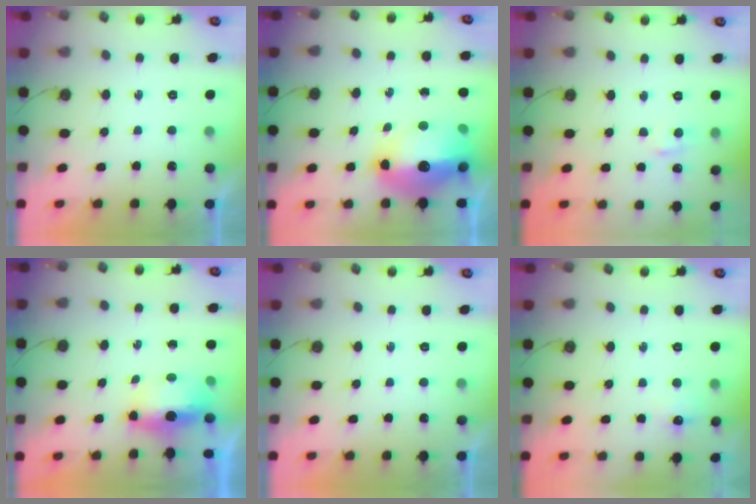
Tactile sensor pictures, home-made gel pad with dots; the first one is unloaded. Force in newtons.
{"total": 18.0, "press": 17.4, "slide": 4.4}
{"total": 4.5, "press": 4.4, "slide": 0.6}
{"total": 15.7, "press": 8.7, "slide": 13.1}
{"total": 0.0}
{"total": 6.1, "press": 6.0, "slide": 0.9}